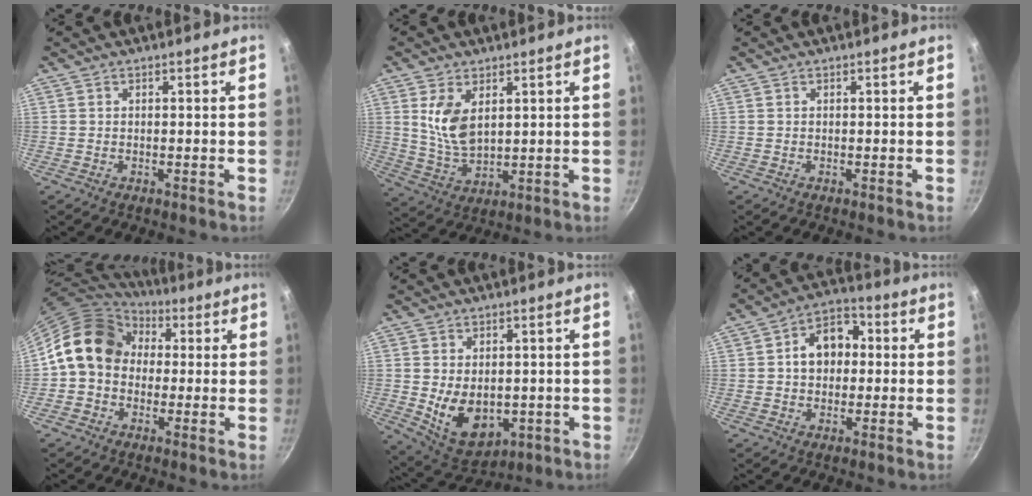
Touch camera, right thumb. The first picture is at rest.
{"total": 8.8, "force": [2.8, 5.0, 6.7], "torque": [-0.123, -0.027, 0.066]}
{"total": 0.0}
{"total": 13.7, "force": [2.1, 11.1, 7.8], "torque": [-0.101, 0.030, 0.017]}
{"total": 10.7, "force": [-0.7, 7.3, 7.8], "torque": [-0.105, -0.015, 0.016]}
{"total": 9.5, "force": [0.8, 7.1, 6.1], "torque": [-0.053, 0.023, -0.001]}